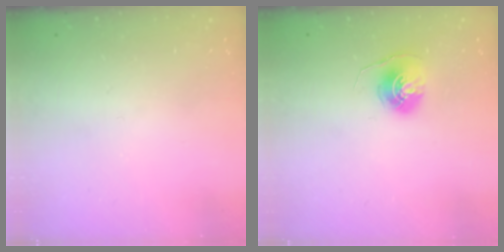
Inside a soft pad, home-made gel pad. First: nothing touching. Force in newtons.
{"total": 6.4, "press": 6.4, "slide": 0.6}